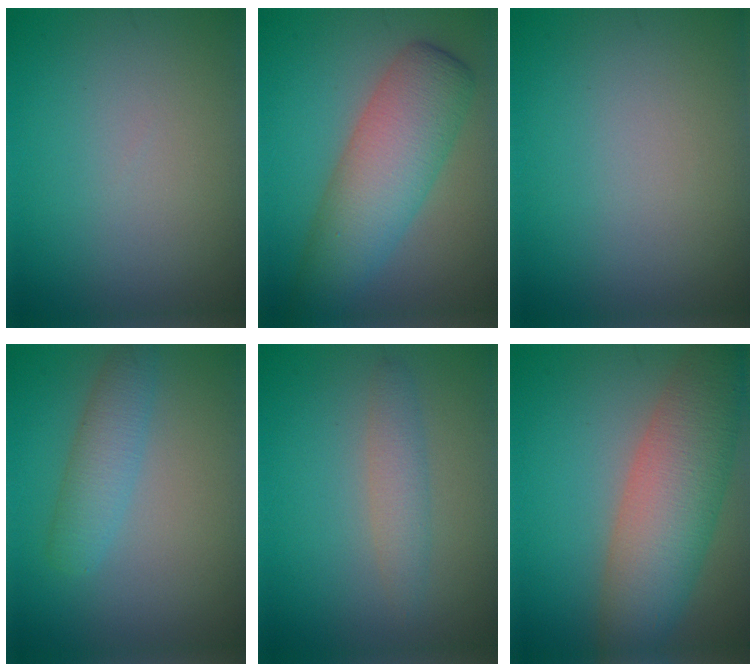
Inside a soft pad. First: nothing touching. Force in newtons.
{"total": 7.5, "press": 7.5, "slide": 0.2}
{"total": 0.0}
{"total": 3.0, "press": 3.0, "slide": 0.1}
{"total": 2.0, "press": 2.0, "slide": 0.1}
{"total": 8.5, "press": 8.4, "slide": 0.6}